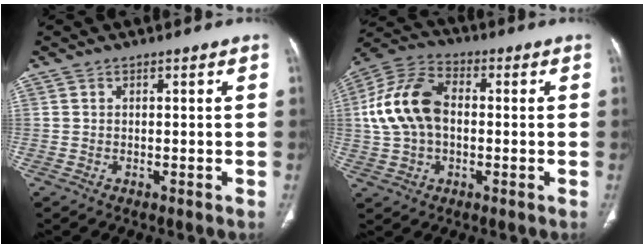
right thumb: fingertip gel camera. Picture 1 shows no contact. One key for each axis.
{"total": 13.9, "fx": 0.5, "fy": 9.2, "fz": 10.4, "tx": -0.204, "ty": 0.029, "tz": 0.001}